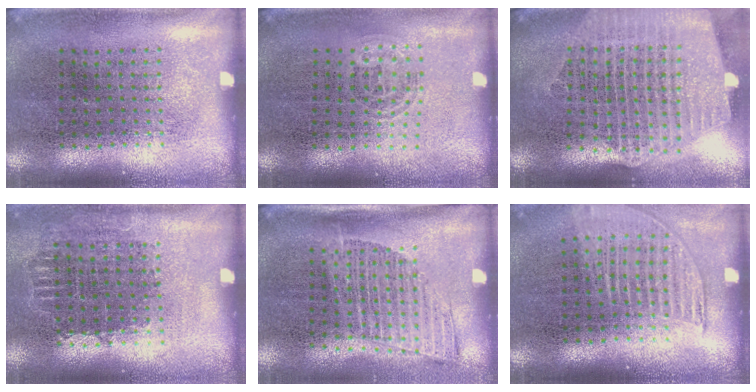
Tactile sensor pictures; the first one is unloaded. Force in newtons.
{"total": 1.0, "press": 0.6, "slide": 0.7}
{"total": 2.6, "press": 2.2, "slide": 1.4}
{"total": 0.7, "press": 0.7, "slide": 0.2}
{"total": 1.3, "press": 1.1, "slide": 0.8}
{"total": 1.3, "press": 1.2, "slide": 0.6}